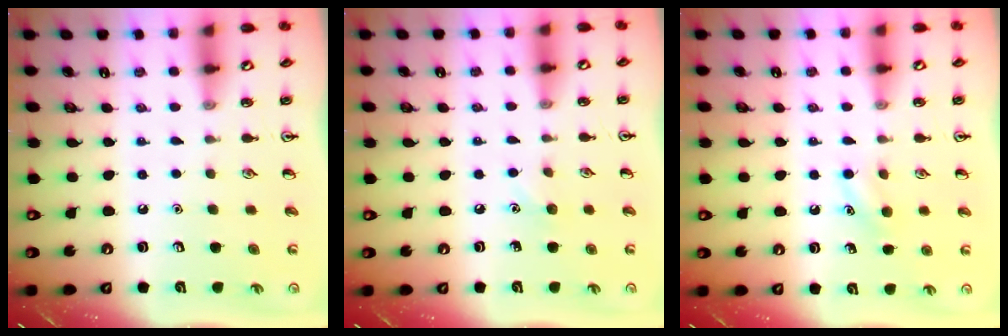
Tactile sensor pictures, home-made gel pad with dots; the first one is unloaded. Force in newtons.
{"total": 5.0, "press": 4.7, "slide": 1.6}
{"total": 7.3, "press": 7.1, "slide": 1.7}